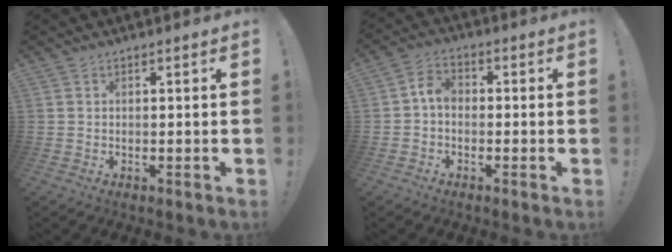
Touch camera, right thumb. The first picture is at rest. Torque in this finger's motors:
{"motor_torque": [1.09, 0.25, 0.41, -0.53, 0.00]}